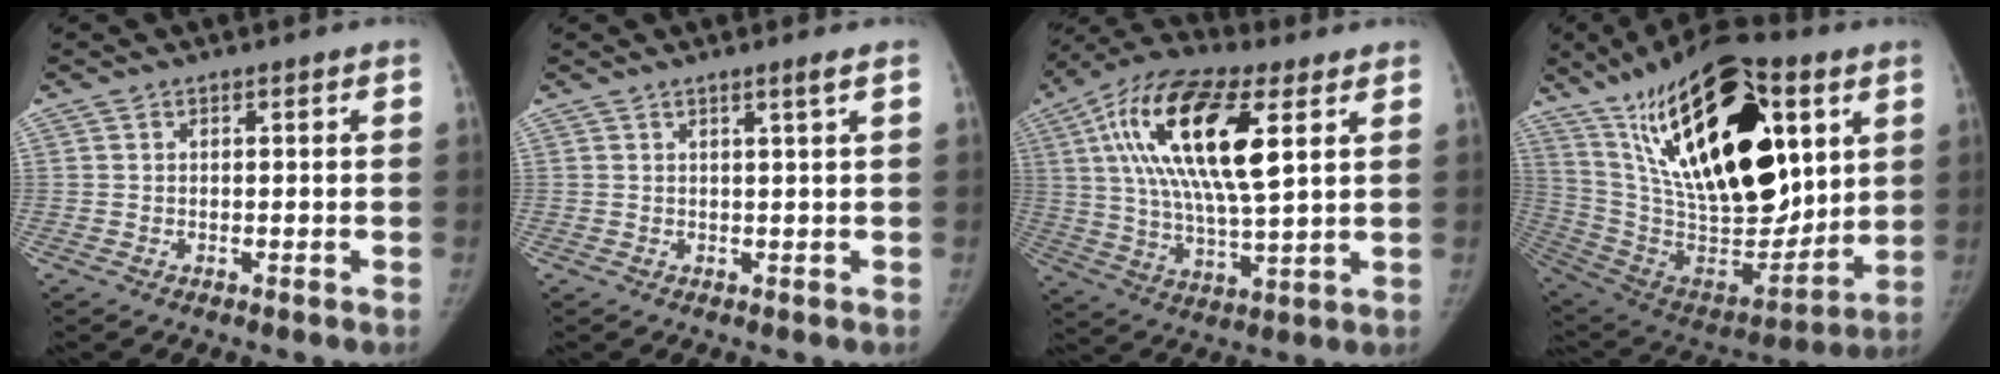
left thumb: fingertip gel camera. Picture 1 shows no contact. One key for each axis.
{"total": 1.6, "fx": 0.8, "fy": -0.5, "fz": 1.3, "tx": -0.026, "ty": -0.009, "tz": 0.018}
{"total": 21.8, "fx": 6.9, "fy": 7.7, "fz": 19.2, "tx": -0.367, "ty": -0.004, "tz": 0.115}
{"total": 35.4, "fx": 13.5, "fy": 15.8, "fz": 28.7, "tx": -0.465, "ty": -0.029, "tz": 0.243}